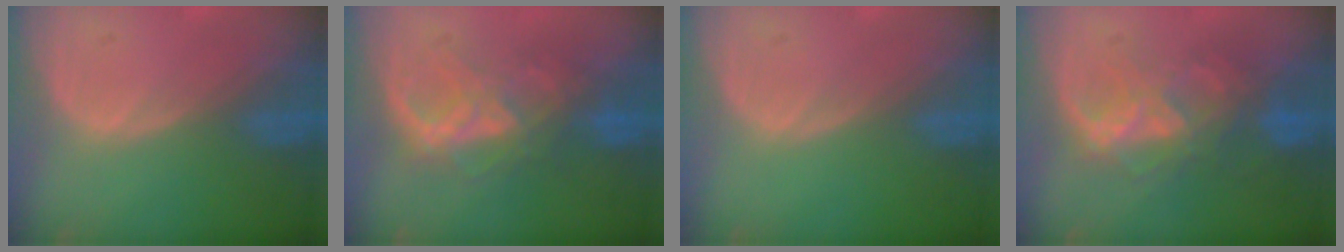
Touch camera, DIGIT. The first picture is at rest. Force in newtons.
{"total": 6.5, "press": 6.5, "slide": 0.5}
{"total": 0.0}
{"total": 8.2, "press": 7.3, "slide": 3.7}